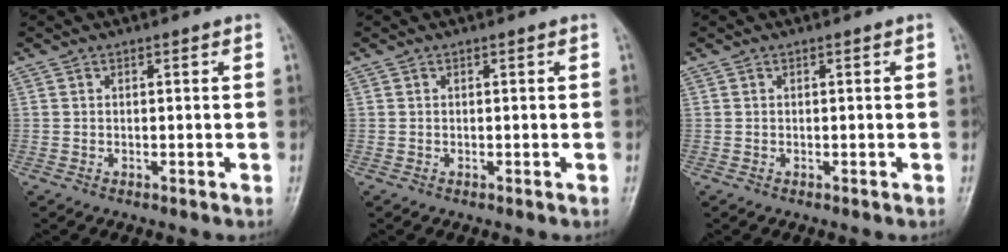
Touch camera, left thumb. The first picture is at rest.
{"total": 0.0}
{"total": 0.0}